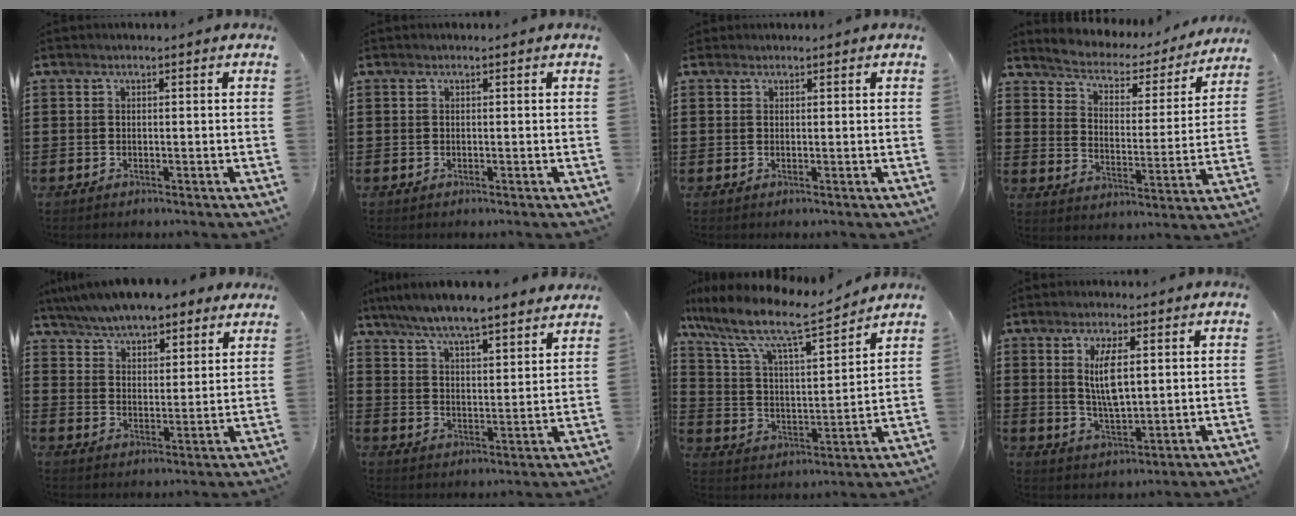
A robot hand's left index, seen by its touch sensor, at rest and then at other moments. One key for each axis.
{"total": 0.0}
{"total": 0.6, "fx": 0.4, "fy": 0.4, "fz": 0.1, "tx": -0.003, "ty": 0.002, "tz": 0.008}
{"total": 3.2, "fx": 2.9, "fy": 1.2, "fz": 0.1, "tx": -0.026, "ty": -0.026, "tz": 0.040}
{"total": 6.3, "fx": 5.9, "fy": 1.4, "fz": 1.4, "tx": -0.055, "ty": -0.019, "tz": 0.107}
{"total": 6.1, "fx": 5.8, "fy": 0.3, "fz": 1.8, "tx": -0.062, "ty": -0.033, "tz": 0.101}
{"total": 9.7, "fx": 7.6, "fy": 1.9, "fz": 5.7, "tx": -0.142, "ty": -0.044, "tz": 0.125}
{"total": 6.4, "fx": 1.8, "fy": 2.3, "fz": 5.7, "tx": -0.107, "ty": 0.003, "tz": 0.028}